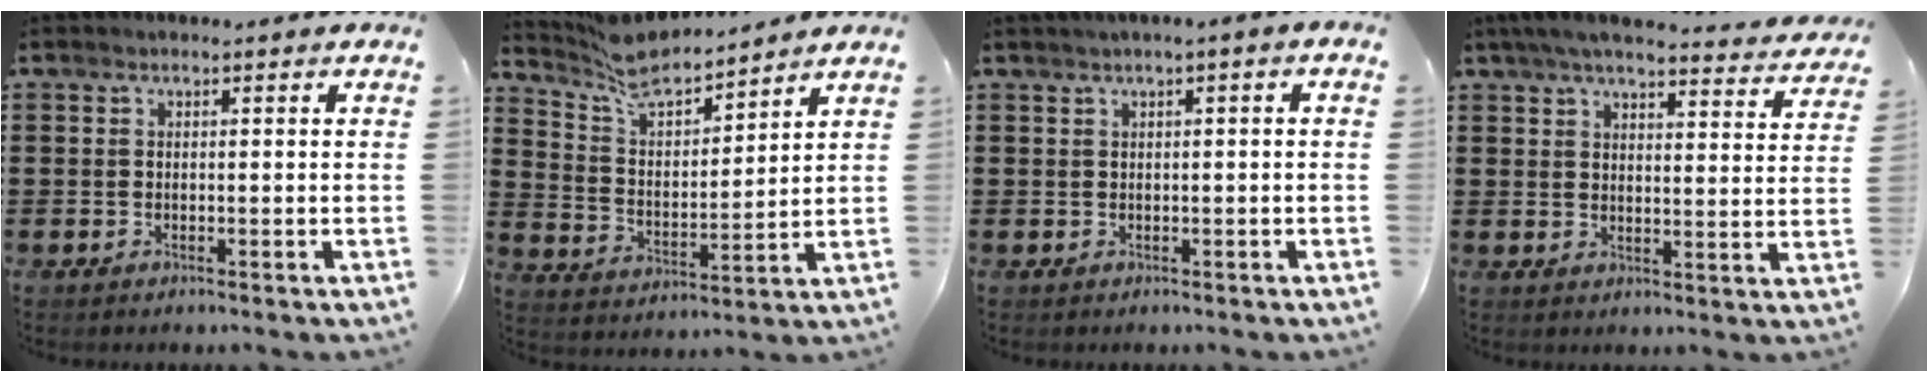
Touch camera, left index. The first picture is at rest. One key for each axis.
{"total": 6.8, "fx": 6.5, "fy": 0.8, "fz": 1.9, "tx": -0.068, "ty": -0.039, "tz": 0.115}
{"total": 0.9, "fx": -0.2, "fy": 0.3, "fz": 0.9, "tx": -0.016, "ty": -0.001, "tz": -0.006}
{"total": 5.3, "fx": 4.8, "fy": 0.6, "fz": 2.3, "tx": -0.062, "ty": -0.020, "tz": 0.084}